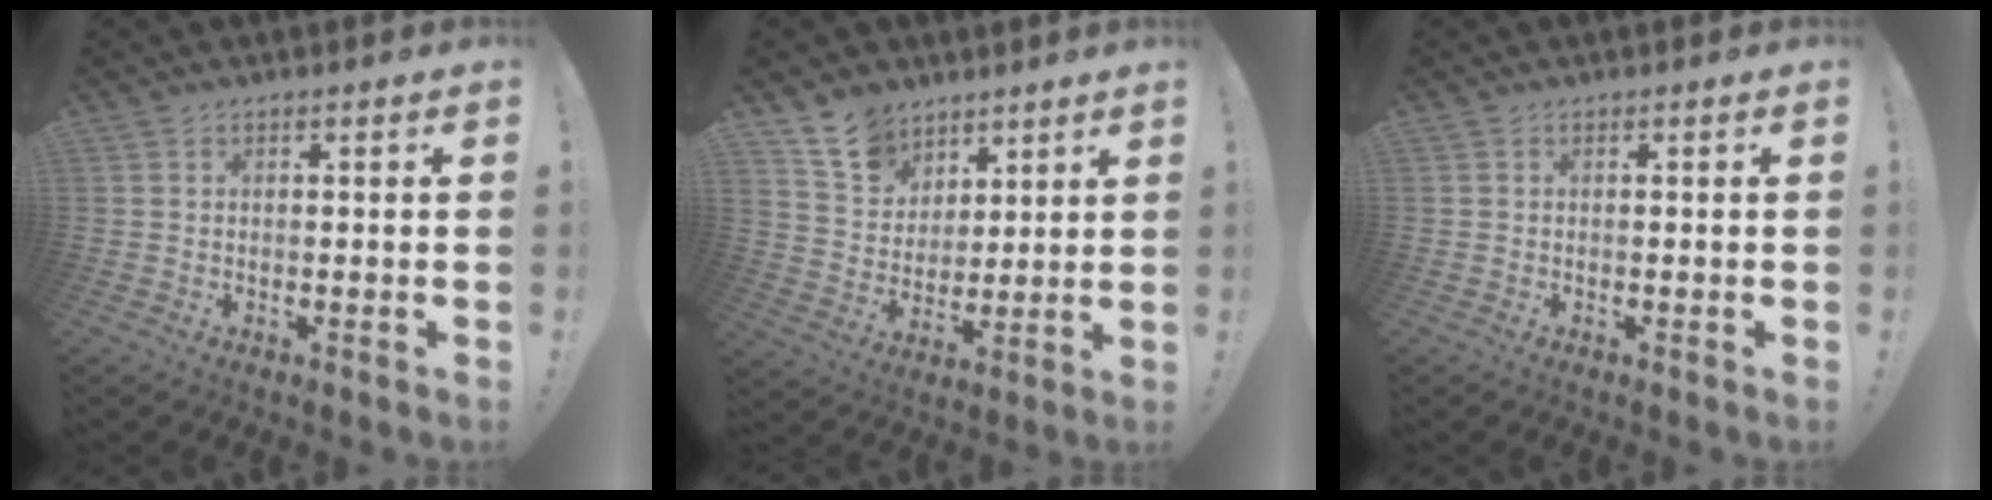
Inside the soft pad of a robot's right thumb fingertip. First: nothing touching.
{"total": 11.9, "force": [8.6, 7.7, 2.7], "torque": [-0.059, -0.055, 0.172]}
{"total": 0.0}